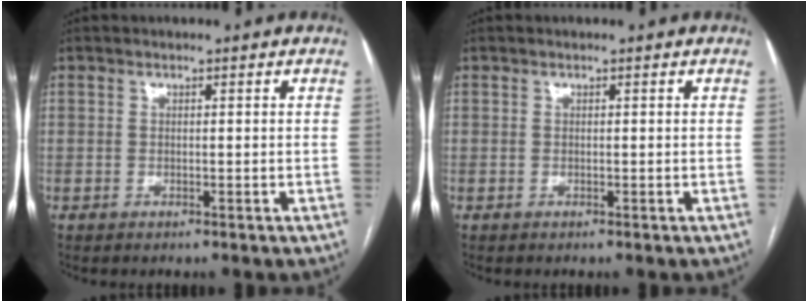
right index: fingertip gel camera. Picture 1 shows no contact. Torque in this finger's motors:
{"motor_torque": [0.00, 0.00, 0.00, 0.00]}